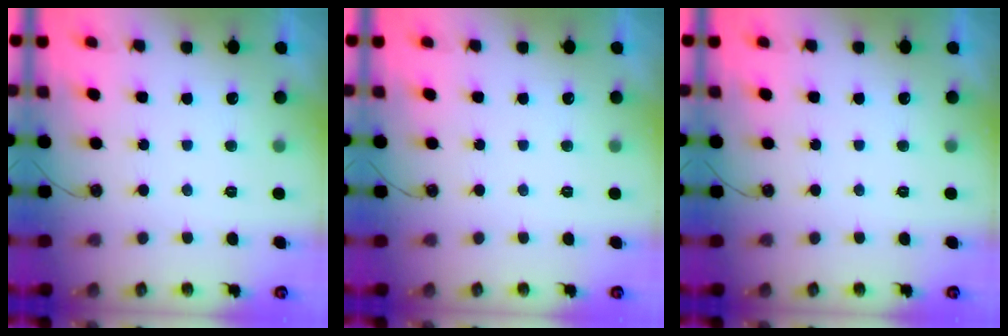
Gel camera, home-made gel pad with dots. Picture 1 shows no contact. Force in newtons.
{"total": 0.0}
{"total": 0.0}